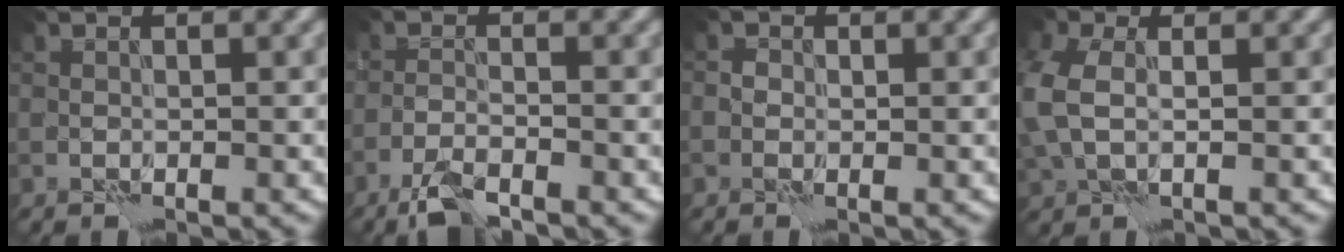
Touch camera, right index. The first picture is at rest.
{"total": 3.3, "force": [-2.6, 0.7, 1.9], "torque": [-0.044, -0.003, -0.059]}
{"total": 0.9, "force": [-0.2, 0.9, 0.2], "torque": [0.008, 0.003, -0.010]}
{"total": 4.9, "force": [0.3, 3.3, 3.6], "torque": [-0.103, 0.000, 0.000]}